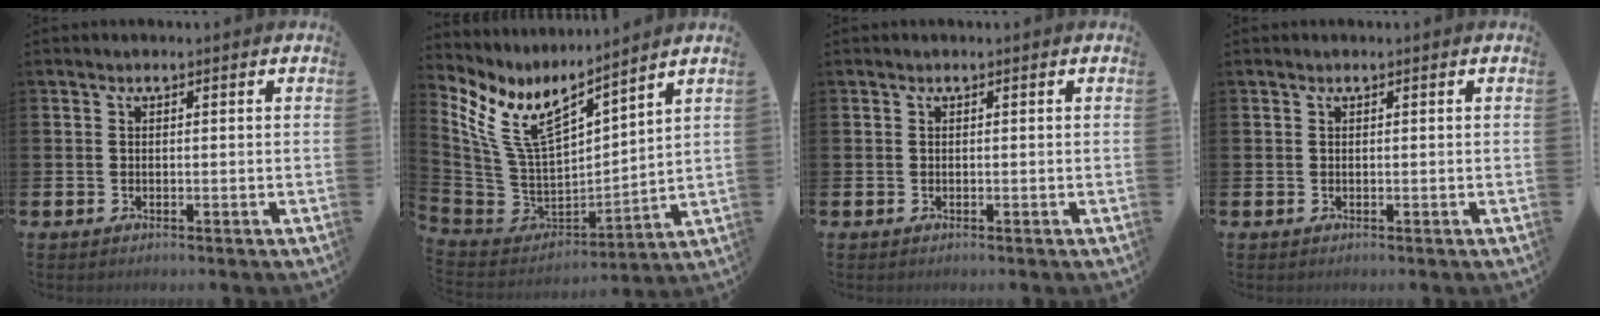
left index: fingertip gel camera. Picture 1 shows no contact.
{"total": 10.3, "force": [7.1, 4.2, 6.1], "torque": [-0.160, -0.052, 0.129]}
{"total": 0.0}
{"total": 0.0}